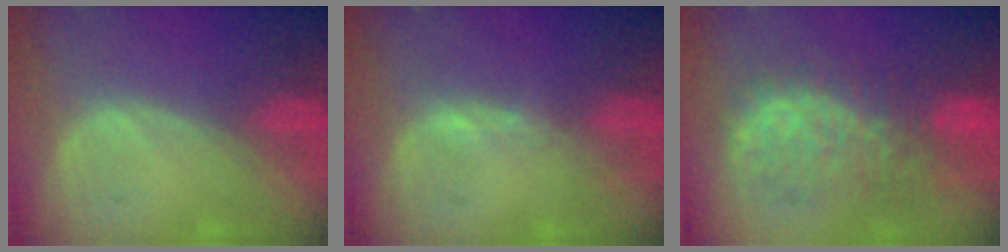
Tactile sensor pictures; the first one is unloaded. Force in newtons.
{"total": 0.7, "press": 0.7, "slide": 0.2}
{"total": 10.3, "press": 9.4, "slide": 4.3}